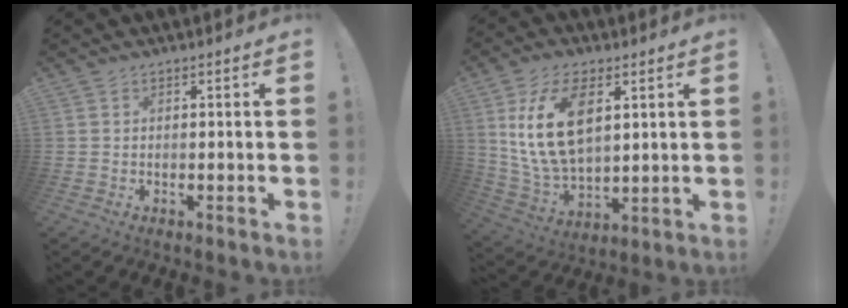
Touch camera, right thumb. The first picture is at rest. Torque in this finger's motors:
{"motor_torque": [-0.22, 1.13, 1.11, 1.05, 0.17]}